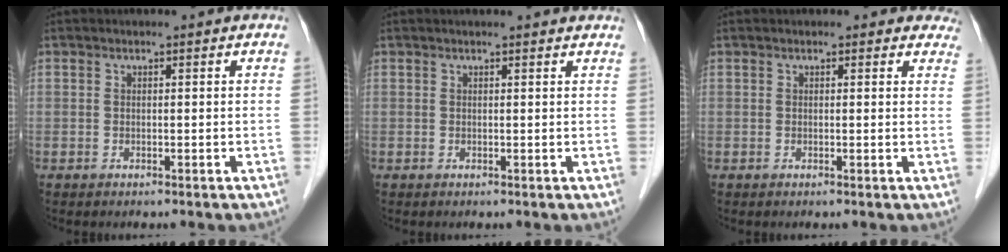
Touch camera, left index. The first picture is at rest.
{"total": 3.6, "force": [3.5, 0.3, 1.1], "torque": [-0.015, 0.011, 0.030]}
{"total": 3.2, "force": [2.8, 1.4, 0.2], "torque": [0.021, -0.008, 0.009]}